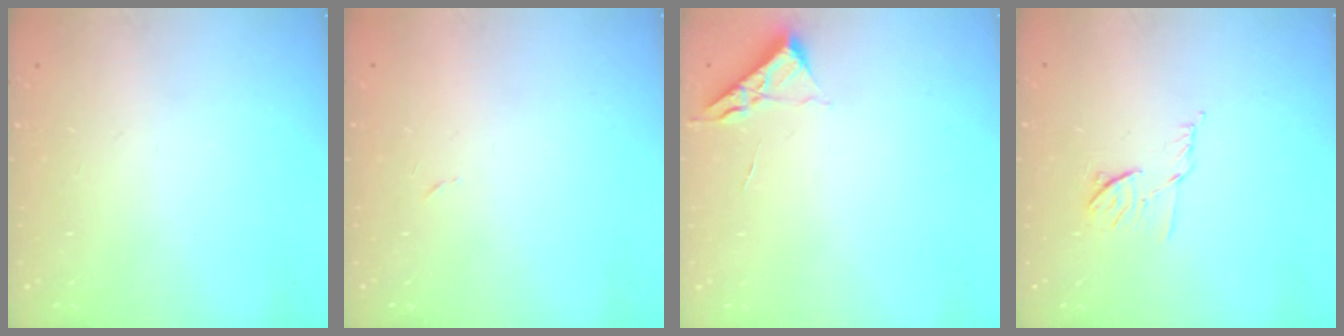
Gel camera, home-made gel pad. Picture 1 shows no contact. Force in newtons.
{"total": 2.4, "press": 2.4, "slide": 0.4}
{"total": 3.5, "press": 3.4, "slide": 0.5}
{"total": 6.5, "press": 6.4, "slide": 1.0}